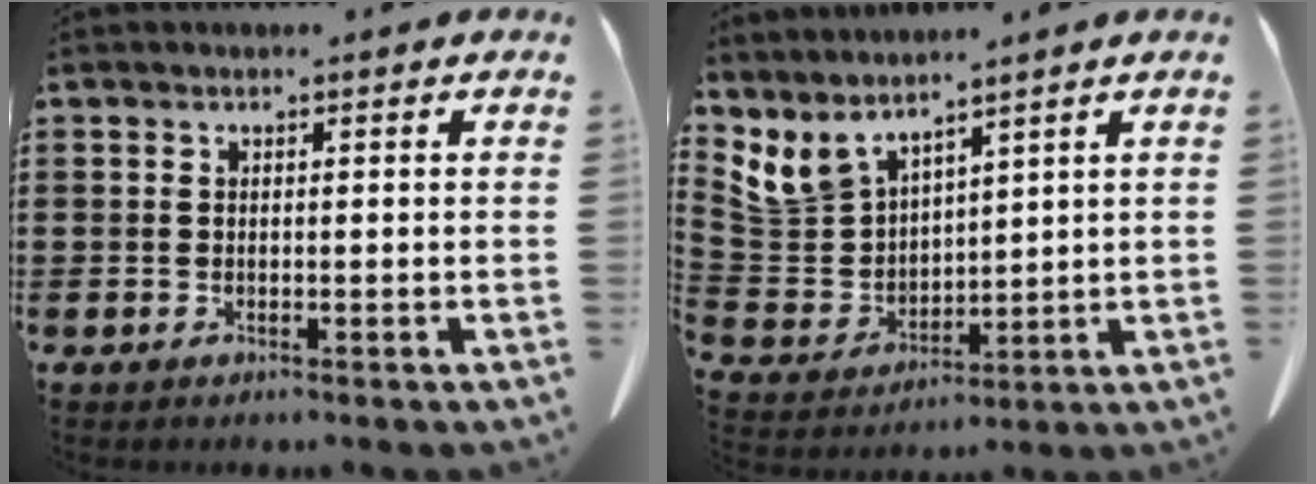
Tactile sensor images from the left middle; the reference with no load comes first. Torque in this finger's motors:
{"motor_torque": [2.14, 0.00, -0.11, -0.03]}